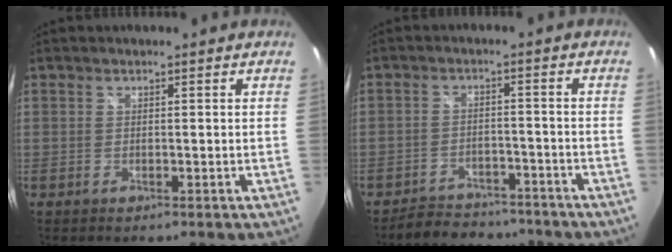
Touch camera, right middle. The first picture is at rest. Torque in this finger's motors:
{"motor_torque": [0.52, -0.76, 0.03, 0.01]}